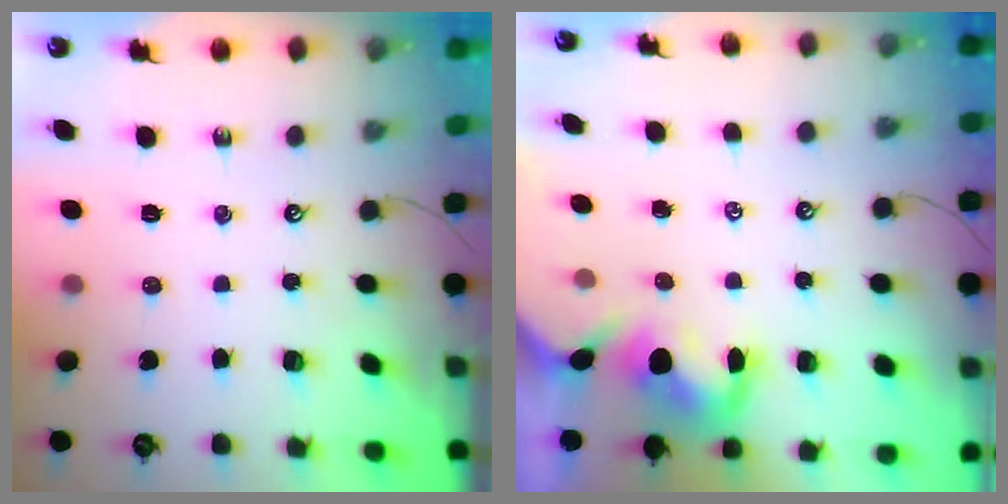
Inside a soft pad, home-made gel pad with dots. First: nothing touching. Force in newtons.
{"total": 1.4, "press": 1.1, "slide": 0.9}